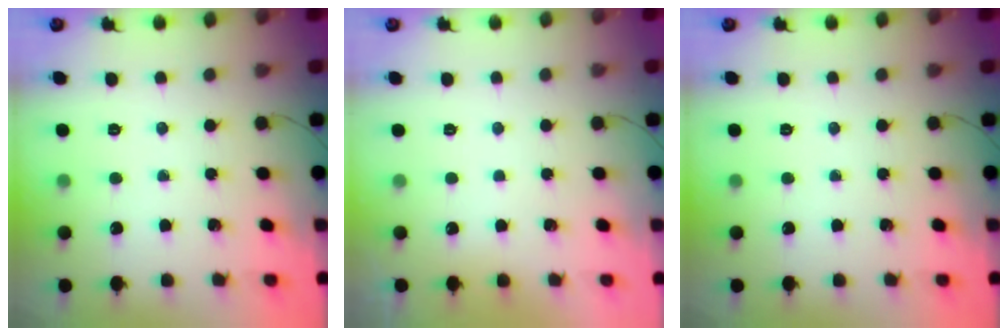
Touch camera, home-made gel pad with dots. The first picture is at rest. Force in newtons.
{"total": 3.0, "press": 3.0, "slide": 0.1}
{"total": 0.0}